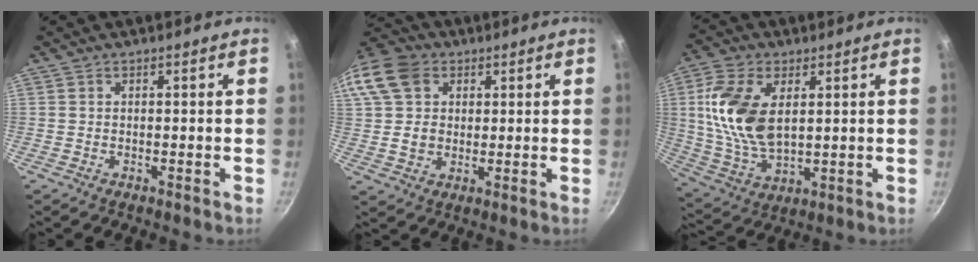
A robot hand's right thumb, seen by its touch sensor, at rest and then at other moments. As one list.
[{"total": 16.1, "force": [5.1, 12.8, 8.3], "torque": [-0.172, 0.018, 0.084]}, {"total": 15.2, "force": [3.3, 8.6, 12.1], "torque": [-0.229, -0.012, 0.071]}]